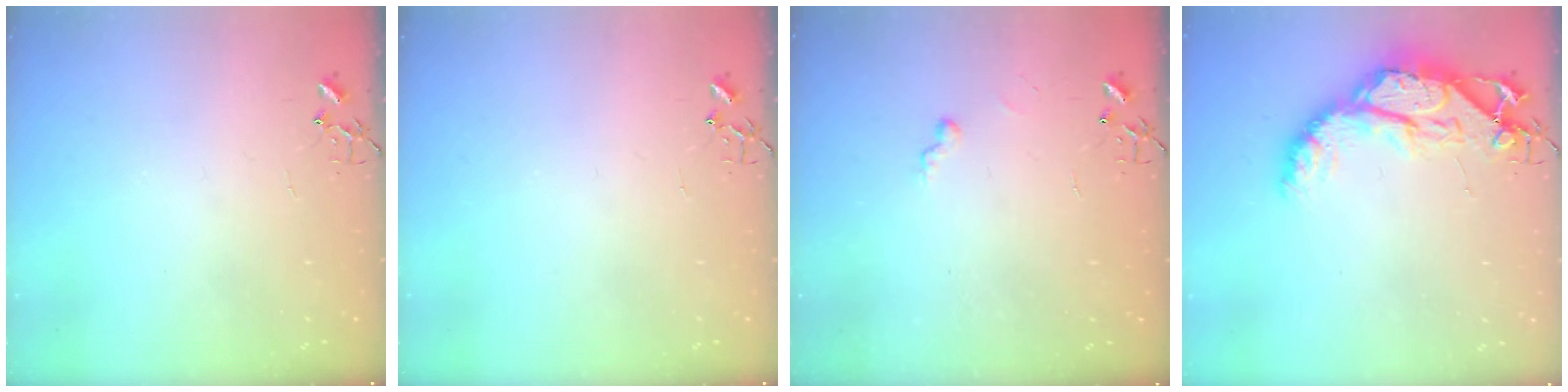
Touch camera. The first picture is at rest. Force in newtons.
{"total": 0.0}
{"total": 5.5, "press": 5.5, "slide": 0.5}
{"total": 15.7, "press": 15.6, "slide": 1.5}